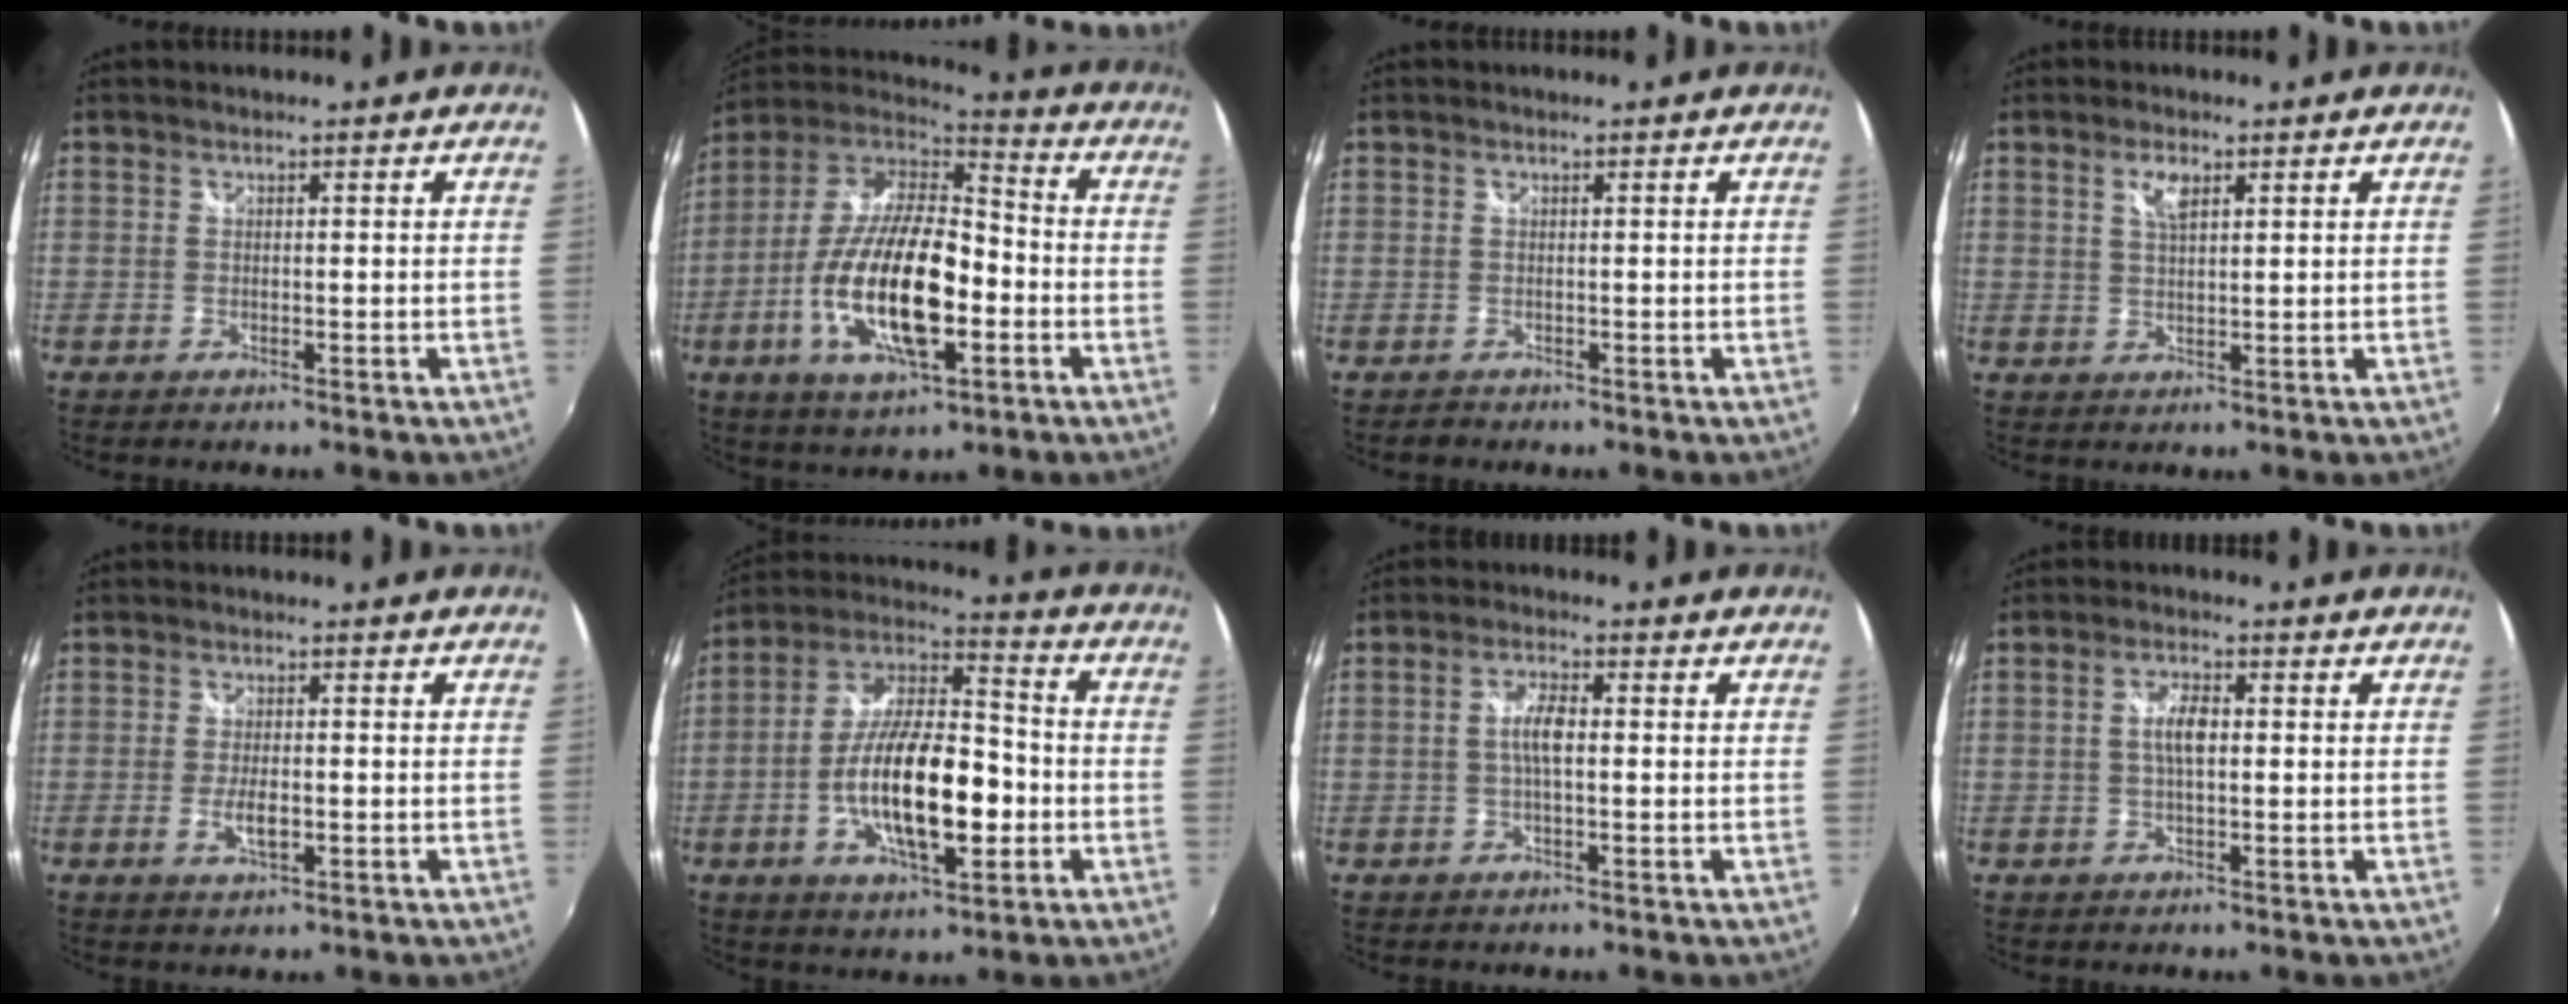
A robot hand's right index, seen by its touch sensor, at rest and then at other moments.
{"total": 21.7, "force": [-6.0, 8.1, 19.2], "torque": [-0.384, -0.019, -0.110]}
{"total": 1.0, "force": [-0.4, 0.8, -0.1], "torque": [0.001, 0.000, -0.005]}
{"total": 3.2, "force": [1.7, 1.2, 2.5], "torque": [-0.045, 0.001, 0.030]}
{"total": 4.0, "force": [-1.1, 1.5, 3.6], "torque": [-0.071, -0.006, -0.017]}
{"total": 18.7, "force": [-4.3, 7.1, 16.8], "torque": [-0.314, 0.005, -0.076]}
{"total": 3.9, "force": [0.0, 1.2, 3.7], "torque": [-0.073, 0.005, 0.001]}
{"total": 4.0, "force": [0.3, 1.5, 3.7], "torque": [-0.072, 0.005, 0.005]}